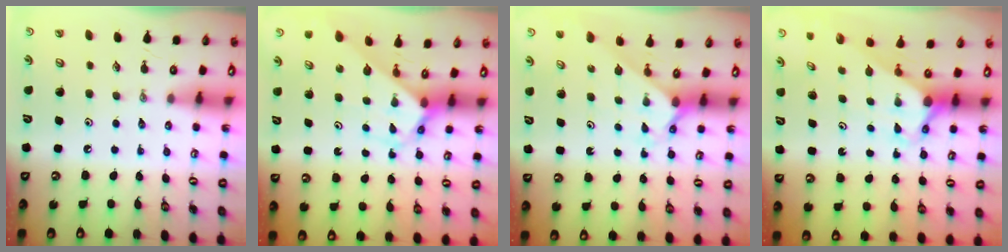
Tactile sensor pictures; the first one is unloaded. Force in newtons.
{"total": 2.7, "press": 2.7, "slide": 0.1}
{"total": 2.0, "press": 2.0, "slide": 0.2}
{"total": 2.8, "press": 2.8, "slide": 0.0}